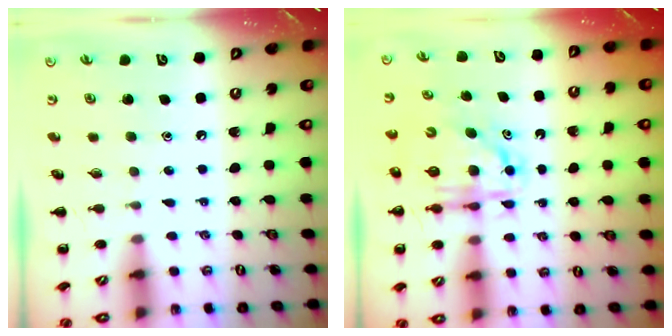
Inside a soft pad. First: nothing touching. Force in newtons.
{"total": 6.9, "press": 6.8, "slide": 1.4}